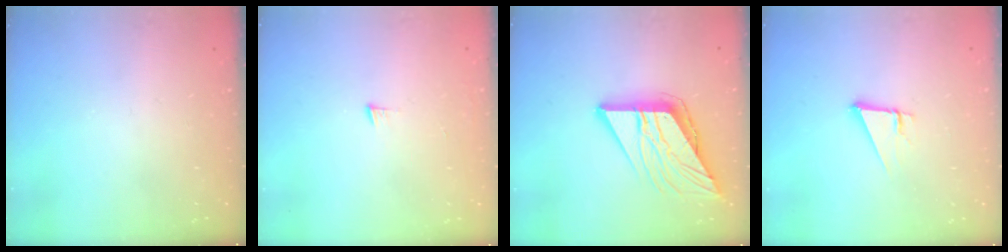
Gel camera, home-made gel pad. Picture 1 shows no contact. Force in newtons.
{"total": 3.2, "press": 3.2, "slide": 0.4}
{"total": 12.8, "press": 12.7, "slide": 1.5}
{"total": 3.6, "press": 3.6, "slide": 0.3}